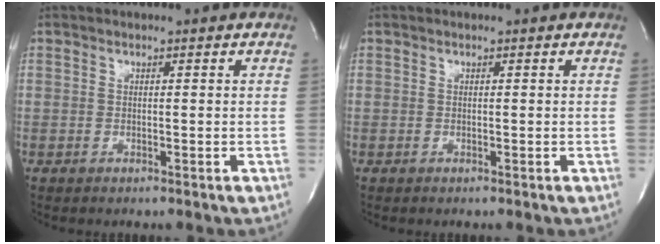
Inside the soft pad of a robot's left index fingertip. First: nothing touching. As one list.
[{"total": 0.0}]